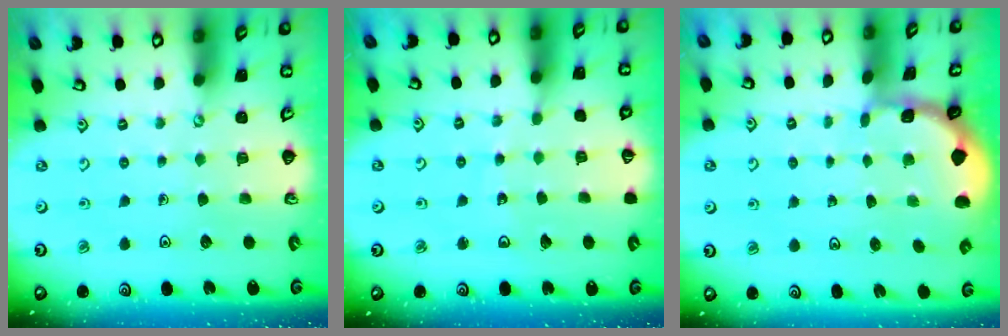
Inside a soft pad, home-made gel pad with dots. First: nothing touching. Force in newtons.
{"total": 3.6, "press": 3.6, "slide": 0.6}
{"total": 1.3, "press": 1.2, "slide": 0.1}